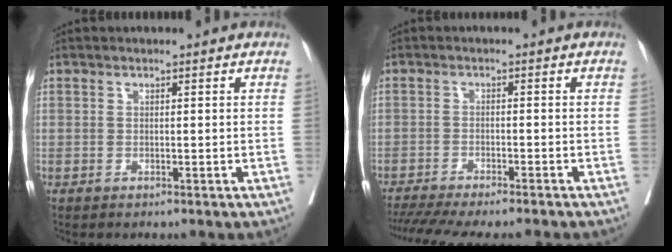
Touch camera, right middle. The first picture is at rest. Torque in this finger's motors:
{"motor_torque": [1.09, -1.04, 0.19, 0.05]}